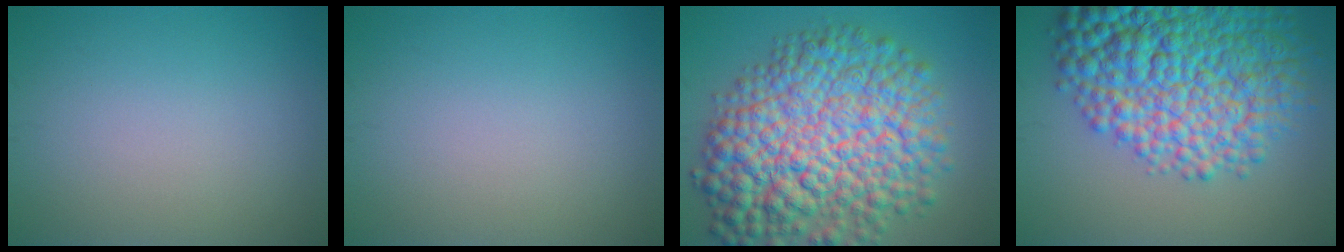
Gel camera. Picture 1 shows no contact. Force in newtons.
{"total": 0.0}
{"total": 14.0, "press": 14.0, "slide": 0.3}
{"total": 13.0, "press": 13.0, "slide": 0.4}